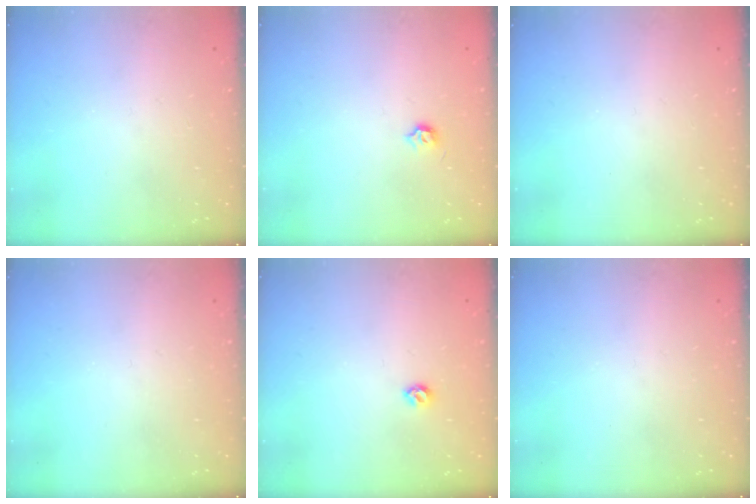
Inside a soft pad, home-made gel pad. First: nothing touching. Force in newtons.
{"total": 3.7, "press": 3.6, "slide": 0.6}
{"total": 0.0}
{"total": 0.0}
{"total": 5.3, "press": 5.3, "slide": 0.7}
{"total": 0.0}